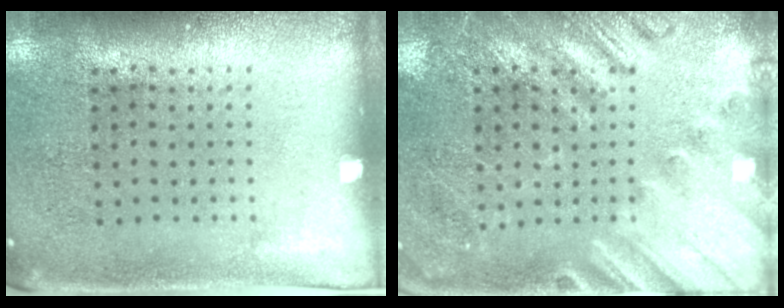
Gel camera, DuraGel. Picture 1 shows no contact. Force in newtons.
{"total": 2.2, "press": 2.1, "slide": 0.8}